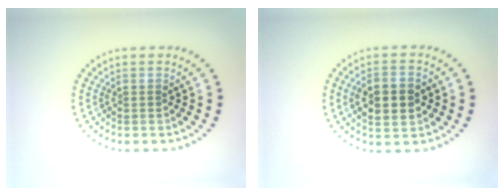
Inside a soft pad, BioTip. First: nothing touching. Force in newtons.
{"total": 4.5, "press": 4.5, "slide": 0.2}